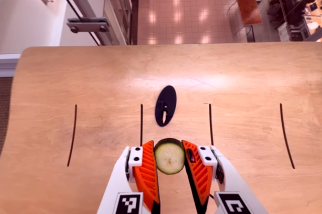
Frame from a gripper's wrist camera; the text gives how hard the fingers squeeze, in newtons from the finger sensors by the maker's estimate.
{"total": 11.3, "left": 11.2, "right": 11.5}